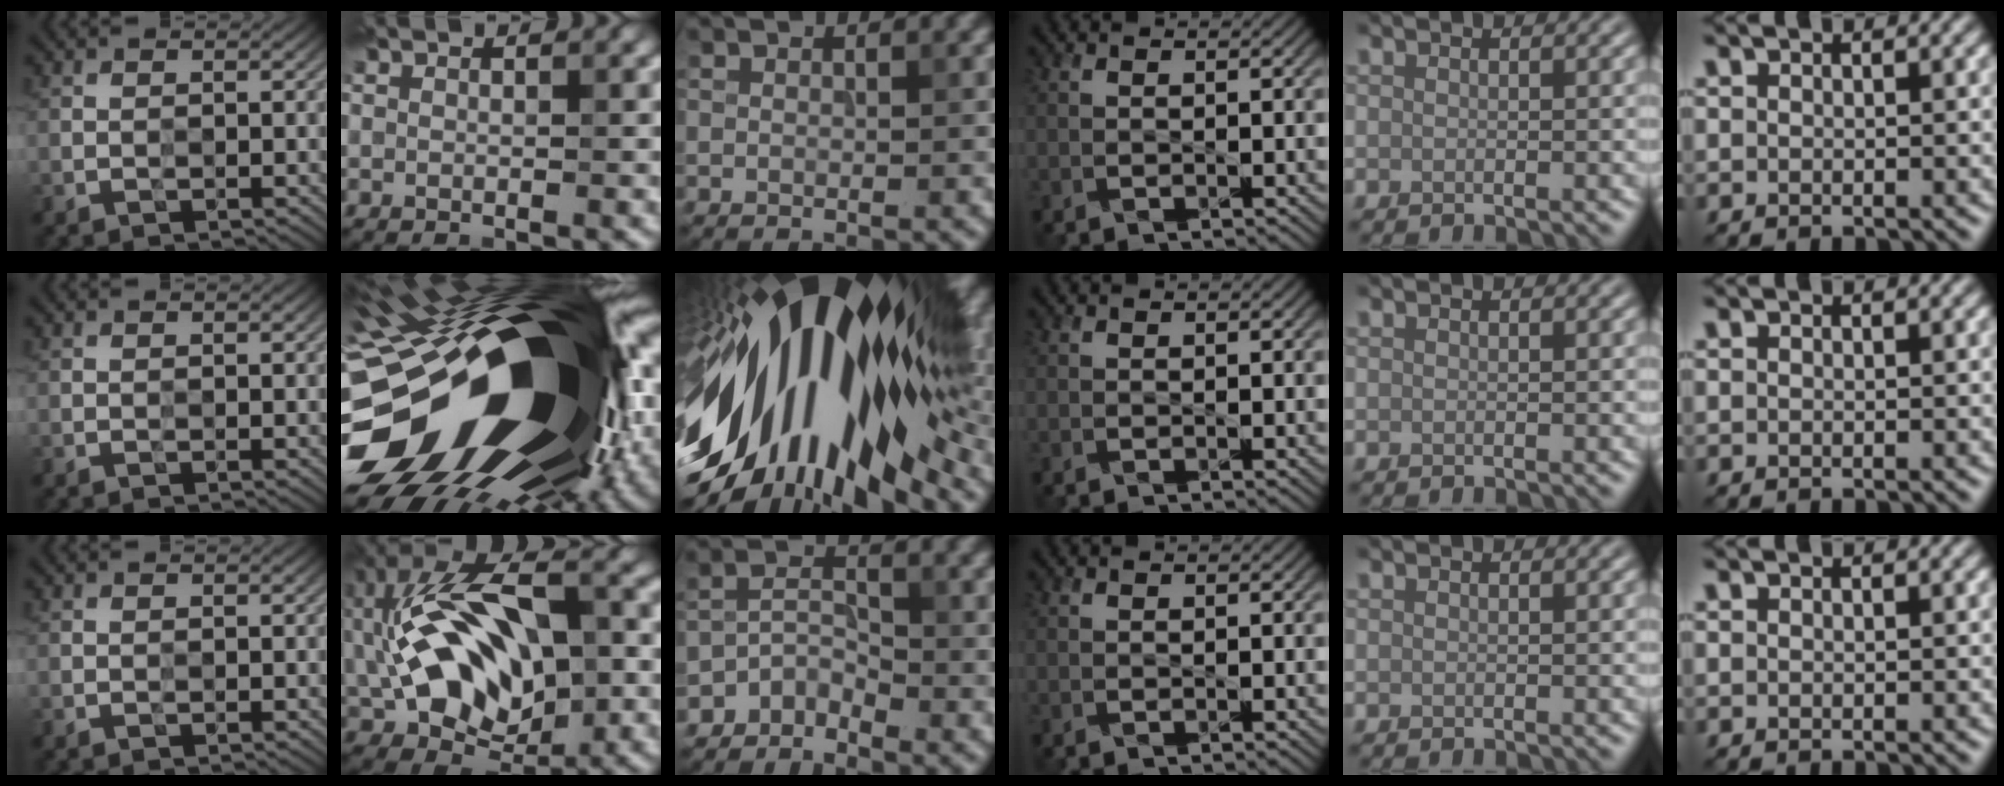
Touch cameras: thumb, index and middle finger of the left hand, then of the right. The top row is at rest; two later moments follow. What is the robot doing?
{"motion": "press", "object": "button"}